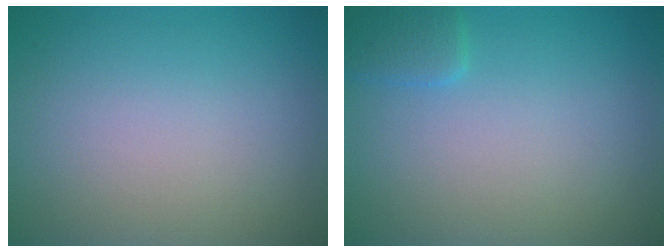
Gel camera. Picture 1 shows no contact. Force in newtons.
{"total": 1.4, "press": 1.4, "slide": 0.1}